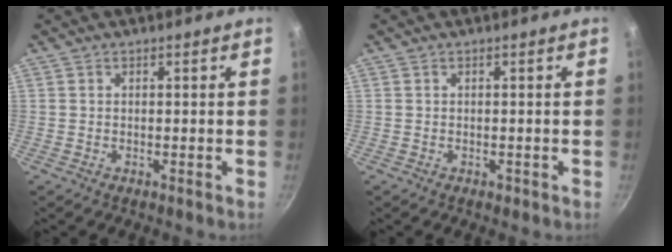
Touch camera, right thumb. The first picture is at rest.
{"total": 0.7, "force": [-0.3, 0.5, 0.4], "torque": [-0.002, 0.001, -0.003]}